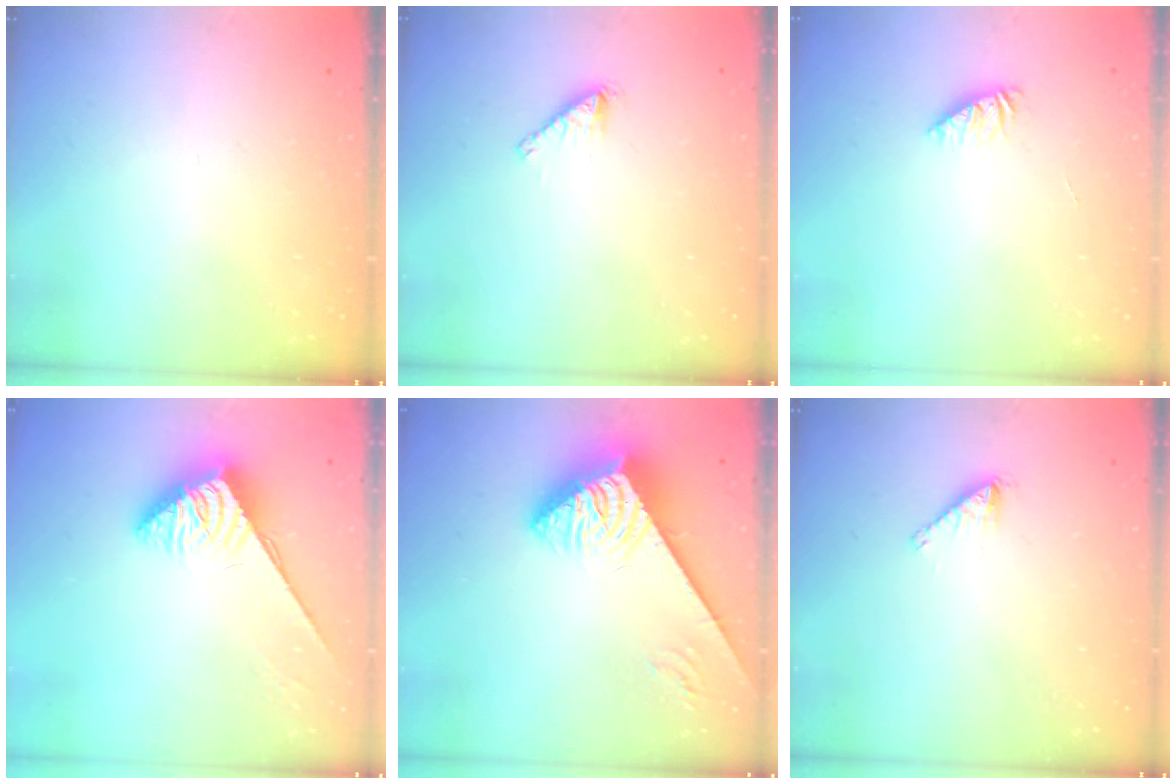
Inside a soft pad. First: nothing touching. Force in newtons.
{"total": 1.7, "press": 1.7, "slide": 0.2}
{"total": 1.2, "press": 1.2, "slide": 0.2}
{"total": 3.9, "press": 3.9, "slide": 0.5}
{"total": 4.7, "press": 4.7, "slide": 0.7}
{"total": 1.8, "press": 1.8, "slide": 0.0}